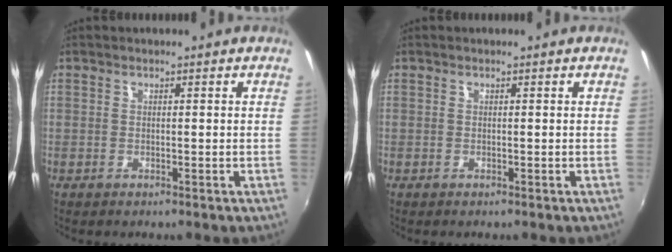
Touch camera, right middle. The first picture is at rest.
{"total": 0.0}